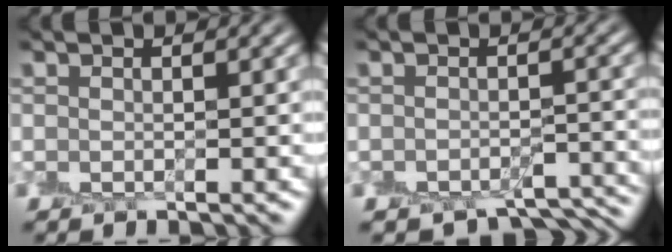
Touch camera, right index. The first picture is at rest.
{"total": 5.0, "force": [-4.1, 2.2, 1.8], "torque": [-0.019, -0.005, -0.040]}